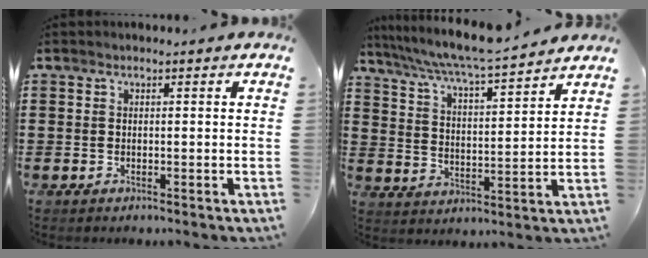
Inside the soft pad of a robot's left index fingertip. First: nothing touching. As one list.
[{"total": 6.6, "force": [6.0, -0.4, 2.7], "torque": [-0.077, -0.039, 0.099]}]